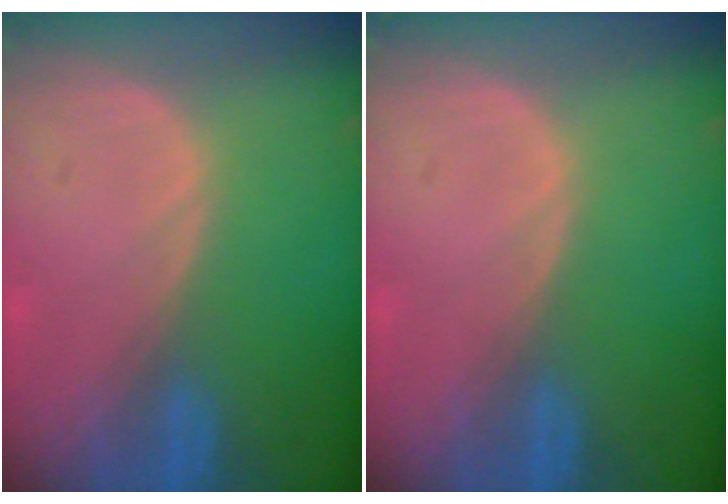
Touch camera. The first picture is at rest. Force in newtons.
{"total": 0.0}